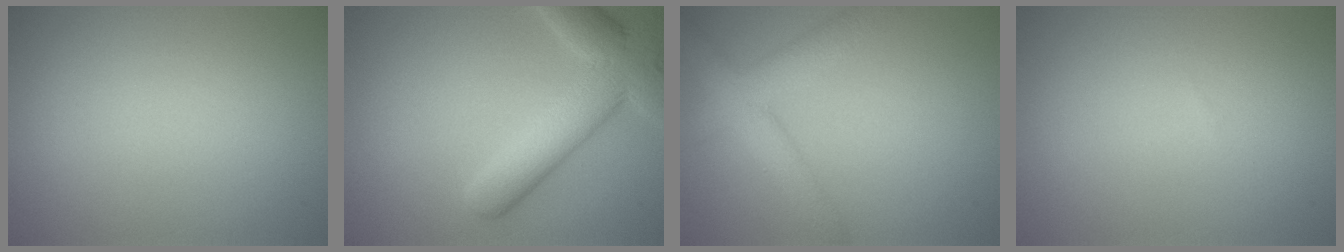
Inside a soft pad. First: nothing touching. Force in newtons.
{"total": 7.1, "press": 7.1, "slide": 0.5}
{"total": 4.5, "press": 4.4, "slide": 0.2}
{"total": 0.0}